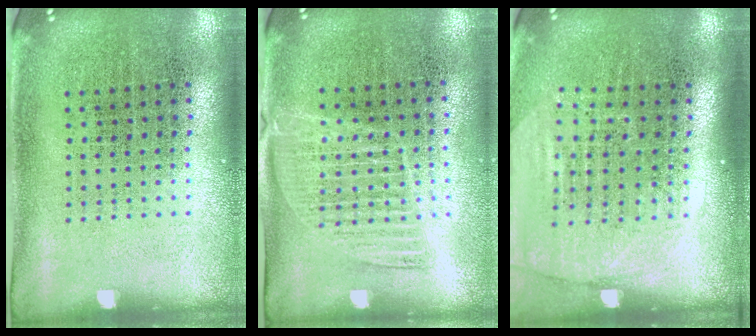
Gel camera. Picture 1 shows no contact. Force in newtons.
{"total": 1.3, "press": 1.2, "slide": 0.6}
{"total": 1.7, "press": 1.5, "slide": 0.8}